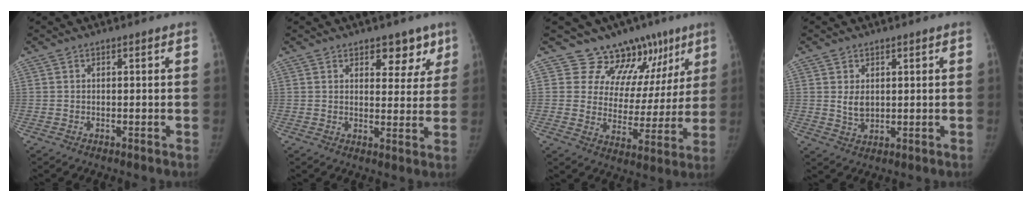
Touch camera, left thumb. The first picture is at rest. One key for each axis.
{"total": 6.5, "fx": 4.2, "fy": 3.8, "fz": 3.2, "tx": 0.001, "ty": -0.022, "tz": 0.055}
{"total": 13.7, "fx": 10.0, "fy": 8.5, "fz": 3.8, "tx": -0.003, "ty": -0.056, "tz": 0.127}
{"total": 3.6, "fx": 0.9, "fy": 2.7, "fz": 2.2, "tx": -0.028, "ty": -0.012, "tz": 0.024}